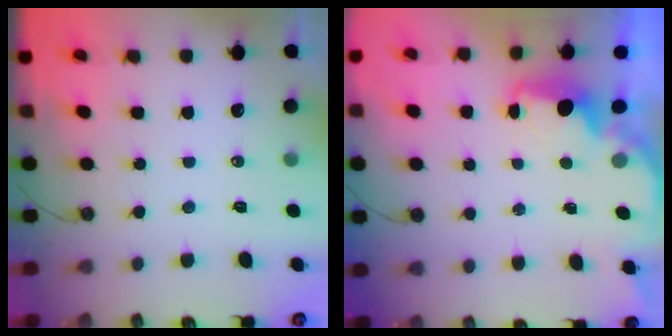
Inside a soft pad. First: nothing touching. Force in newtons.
{"total": 2.2, "press": 2.1, "slide": 0.7}